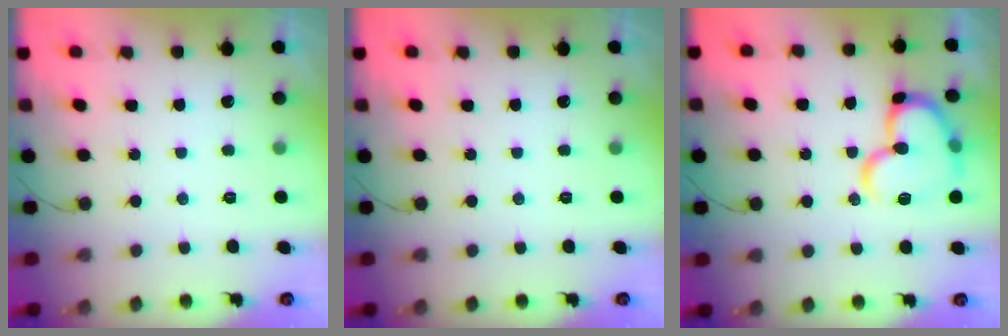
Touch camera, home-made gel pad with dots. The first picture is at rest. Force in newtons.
{"total": 0.0}
{"total": 16.4, "press": 16.3, "slide": 1.6}